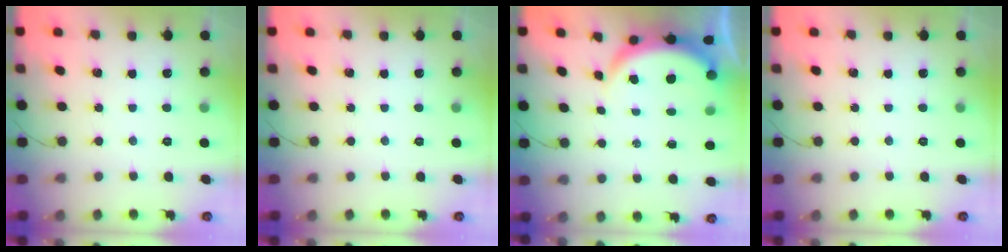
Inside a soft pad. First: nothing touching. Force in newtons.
{"total": 0.0}
{"total": 5.6, "press": 5.5, "slide": 1.3}
{"total": 0.0}